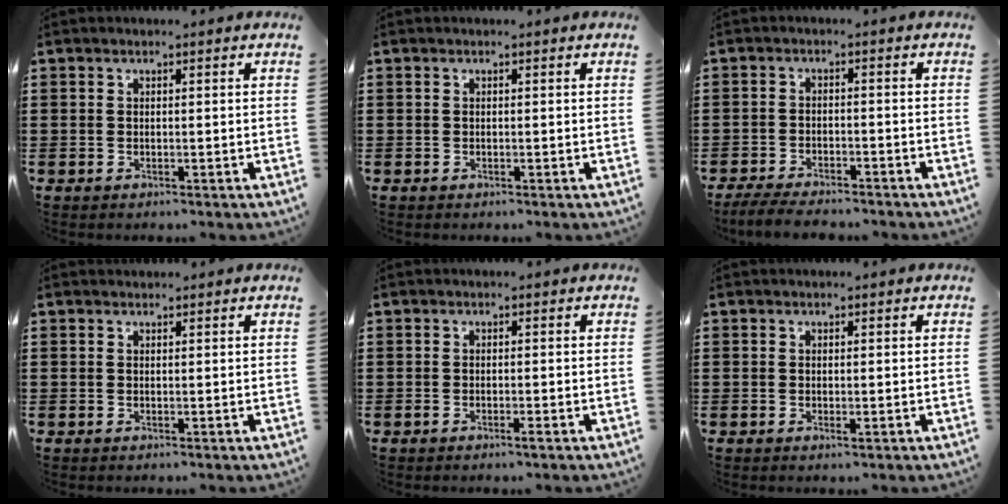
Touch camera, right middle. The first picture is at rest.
{"total": 0.0}
{"total": 3.8, "force": [-3.6, 0.4, 1.1], "torque": [-0.026, -0.004, -0.074]}
{"total": 0.6, "force": [0.6, 0.1, -0.2], "torque": [0.000, -0.002, 0.012]}
{"total": 0.9, "force": [-0.5, 0.1, 0.8], "torque": [-0.015, -0.004, -0.007]}
{"total": 0.6, "force": [0.1, 0.0, 0.6], "torque": [-0.012, 0.000, 0.003]}